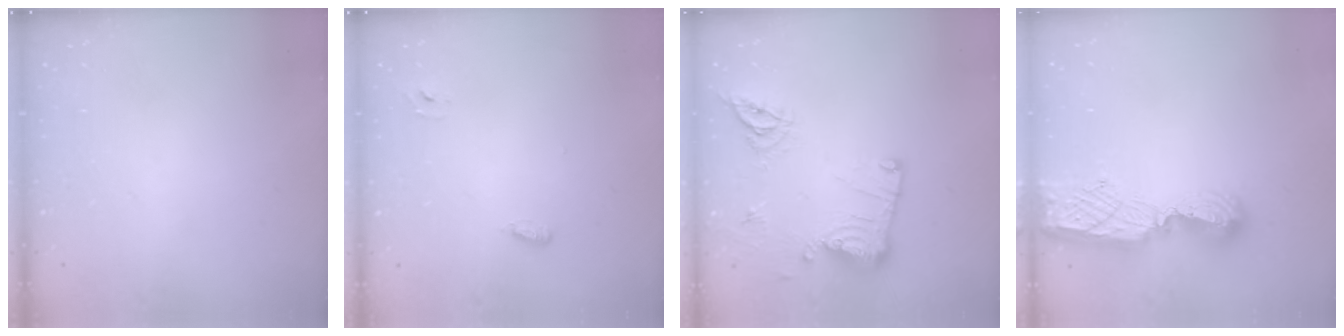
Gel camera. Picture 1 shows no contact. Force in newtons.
{"total": 2.6, "press": 2.5, "slide": 0.6}
{"total": 14.9, "press": 14.9, "slide": 0.4}
{"total": 10.7, "press": 10.7, "slide": 1.0}